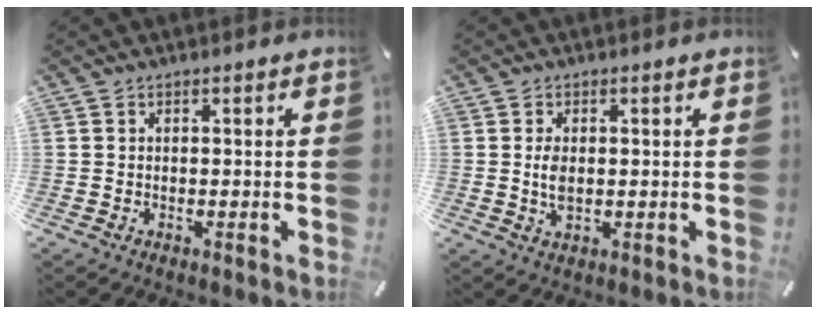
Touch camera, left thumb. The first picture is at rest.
{"total": 3.1, "force": [0.1, 1.8, 2.6], "torque": [-0.054, -0.003, -0.002]}